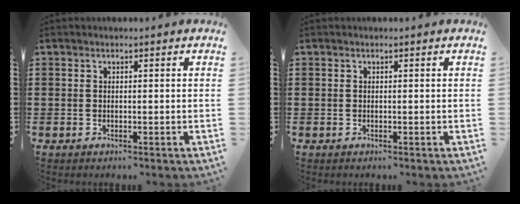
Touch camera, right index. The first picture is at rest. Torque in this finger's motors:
{"motor_torque": [-0.01, 0.01, 0.00, 0.00]}